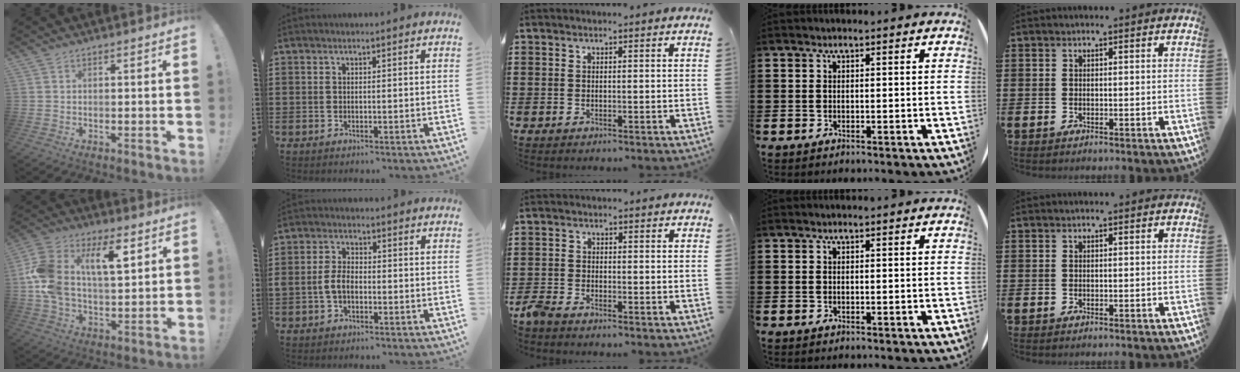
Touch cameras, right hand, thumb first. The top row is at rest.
{"thumb": {"total": 16.5, "force": [5.6, 9.6, 12.1], "torque": [-0.231, -0.015, 0.094]}, "index": {"total": 3.9, "force": [-1.2, 2.3, 2.9], "torque": [-0.075, -0.002, -0.029]}, "middle": {"total": 2.2, "force": [-2.0, 0.3, 0.8], "torque": [-0.038, -0.005, -0.047]}}